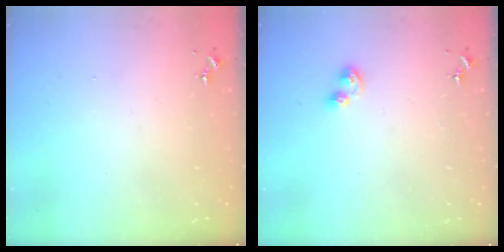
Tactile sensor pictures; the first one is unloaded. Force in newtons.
{"total": 4.6, "press": 4.5, "slide": 1.0}